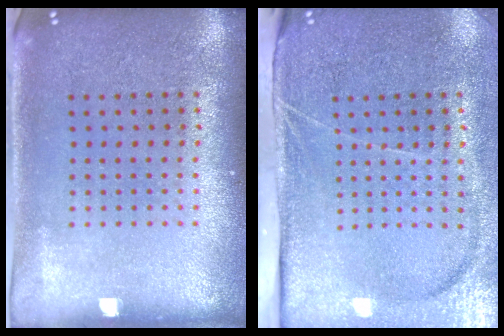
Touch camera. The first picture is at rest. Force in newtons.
{"total": 4.2, "press": 3.4, "slide": 2.4}